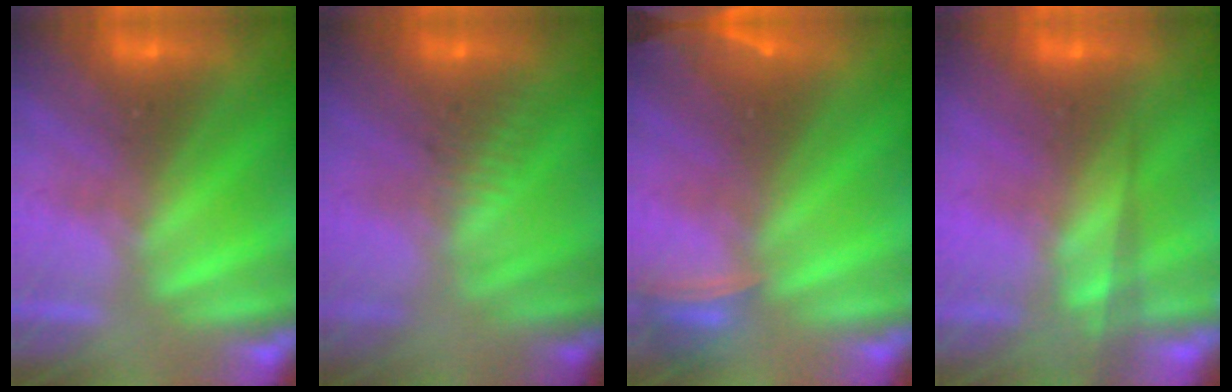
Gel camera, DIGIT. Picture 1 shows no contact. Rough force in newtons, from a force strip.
{"total": 2.8}
{"total": 2.6}
{"total": 7.7}